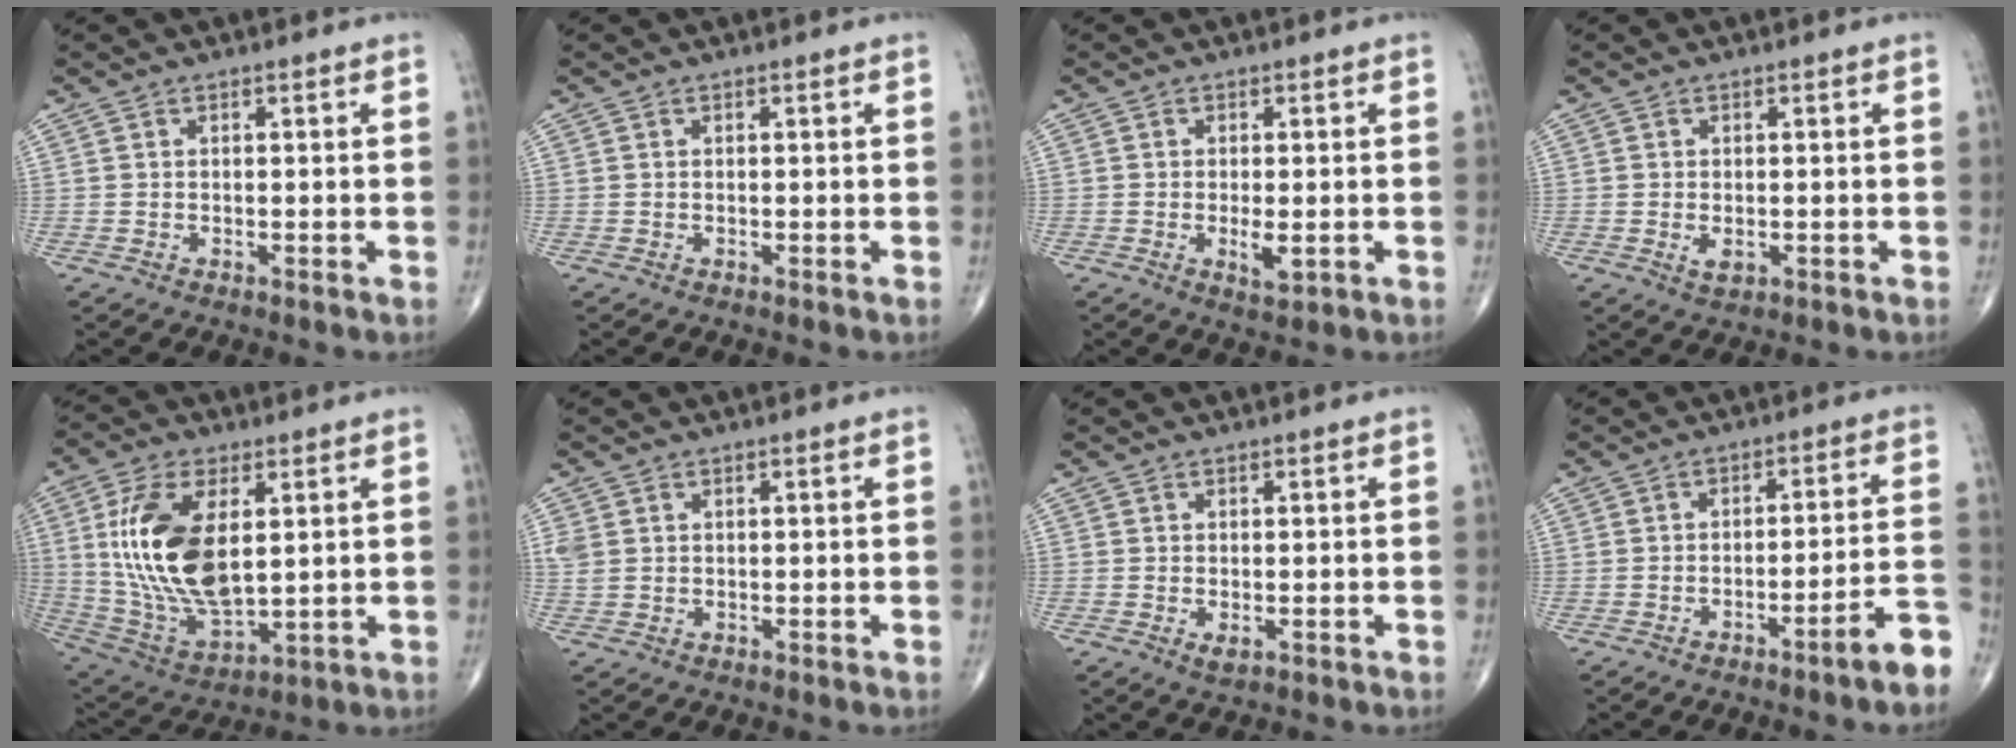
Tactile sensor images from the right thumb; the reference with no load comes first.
{"total": 0.0}
{"total": 3.4, "force": [-0.7, 1.2, 3.0], "torque": [-0.052, -0.008, -0.011]}
{"total": 2.2, "force": [-0.5, 1.3, 1.7], "torque": [-0.028, -0.004, -0.005]}
{"total": 19.4, "force": [3.5, 9.8, 16.3], "torque": [-0.317, -0.021, 0.077]}
{"total": 2.4, "force": [0.7, 1.9, 1.3], "torque": [-0.039, 0.005, 0.019]}
{"total": 1.5, "force": [-0.4, 0.7, 1.3], "torque": [-0.022, -0.004, -0.005]}
{"total": 7.4, "force": [-4.6, 0.1, 5.8], "torque": [-0.074, 0.041, -0.062]}